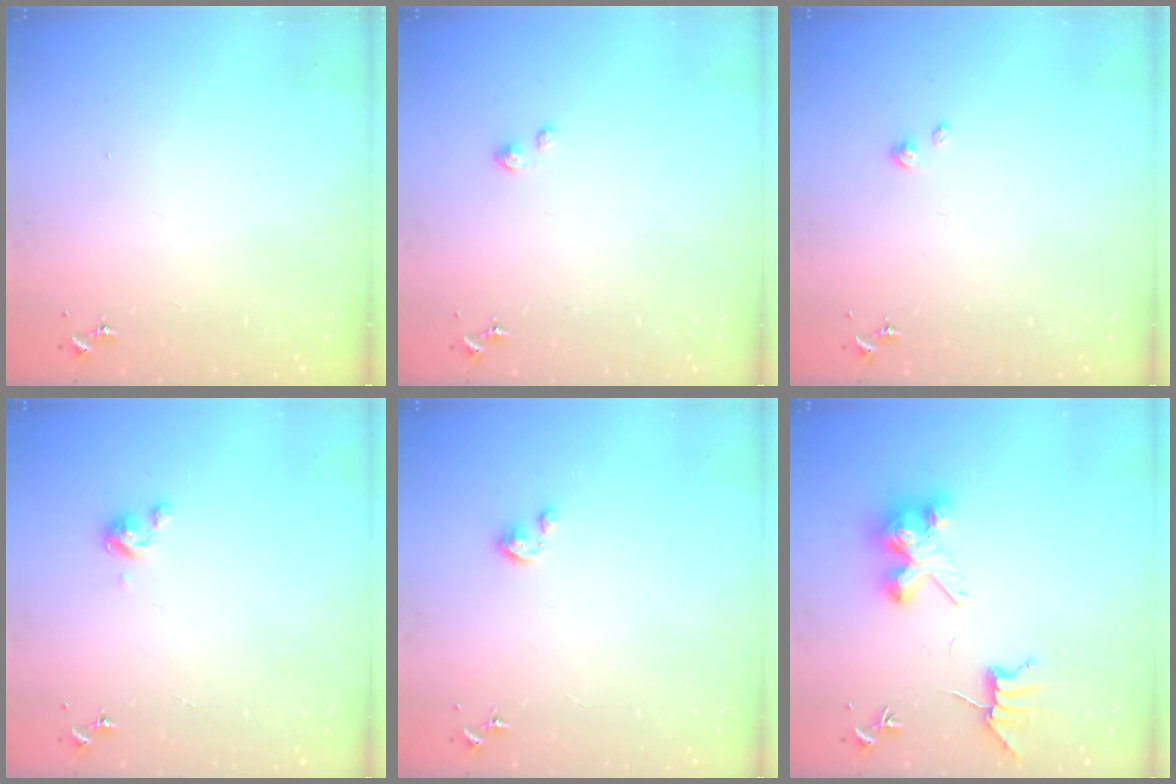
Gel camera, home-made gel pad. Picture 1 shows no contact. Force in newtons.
{"total": 2.5, "press": 2.5, "slide": 0.3}
{"total": 2.9, "press": 2.9, "slide": 0.2}
{"total": 4.6, "press": 4.5, "slide": 0.4}
{"total": 3.0, "press": 2.9, "slide": 0.2}
{"total": 9.3, "press": 9.3, "slide": 0.7}